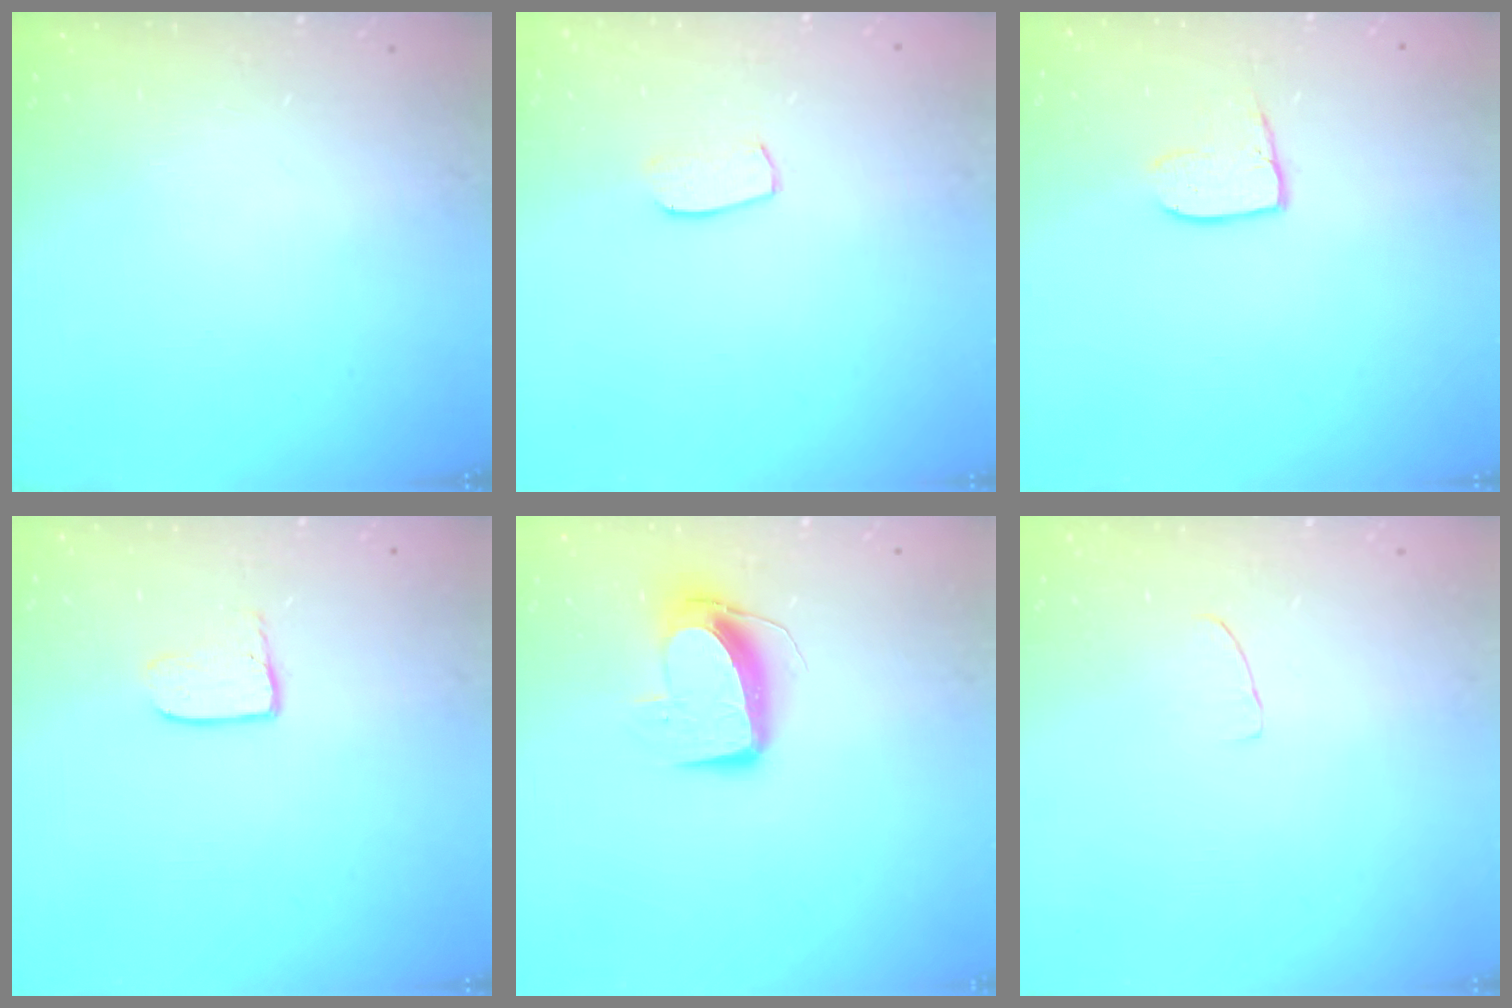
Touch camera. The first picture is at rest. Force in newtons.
{"total": 6.1, "press": 6.1, "slide": 0.3}
{"total": 8.4, "press": 8.4, "slide": 0.3}
{"total": 4.0, "press": 4.0, "slide": 0.4}
{"total": 10.0, "press": 10.0, "slide": 0.3}
{"total": 2.6, "press": 2.6, "slide": 0.2}